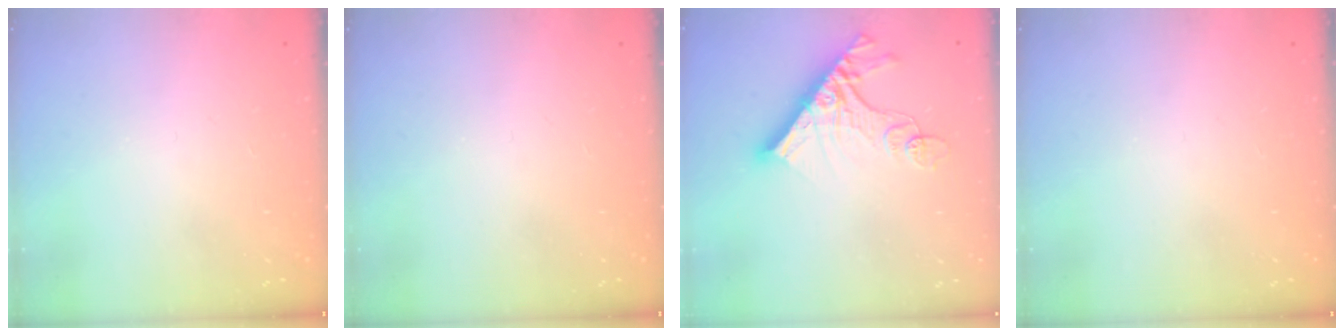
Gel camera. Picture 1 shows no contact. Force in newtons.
{"total": 0.0}
{"total": 13.3, "press": 13.3, "slide": 1.1}
{"total": 0.0}